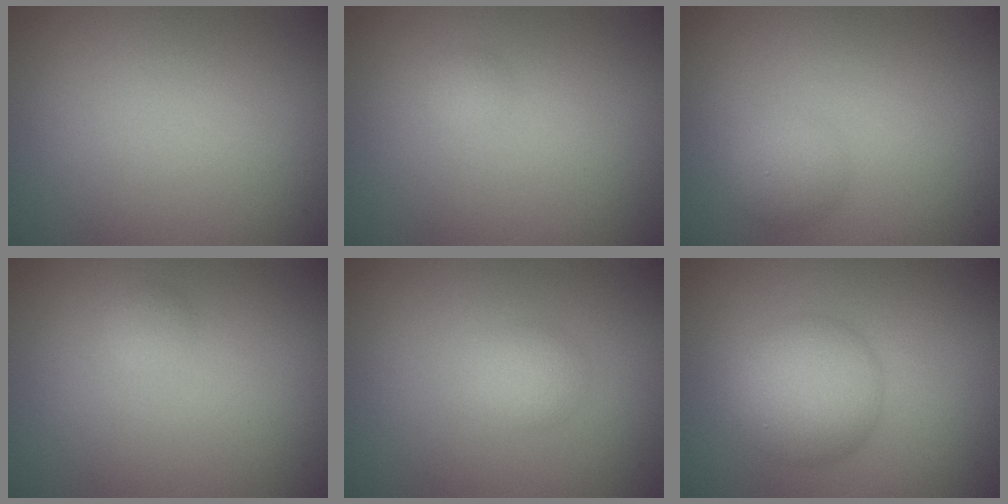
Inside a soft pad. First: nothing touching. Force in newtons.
{"total": 0.7, "press": 0.7, "slide": 0.0}
{"total": 1.9, "press": 1.9, "slide": 0.1}
{"total": 0.8, "press": 0.8, "slide": 0.0}
{"total": 1.6, "press": 1.6, "slide": 0.1}
{"total": 5.4, "press": 5.4, "slide": 0.1}